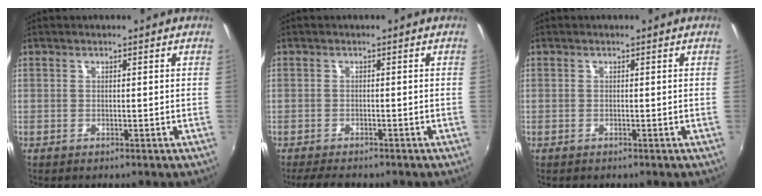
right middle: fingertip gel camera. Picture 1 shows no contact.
{"total": 5.0, "force": [-4.2, 1.2, 2.3], "torque": [-0.052, -0.019, -0.070]}
{"total": 0.0}